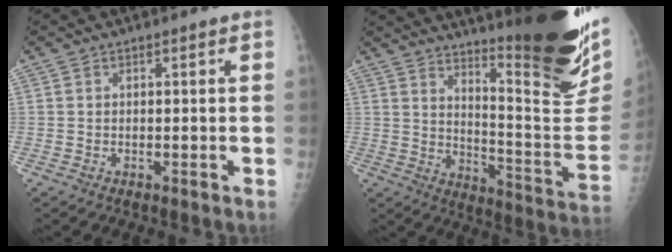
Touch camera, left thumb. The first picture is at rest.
{"total": 27.8, "force": [19.2, 4.8, 19.4], "torque": [-0.254, -0.134, 0.267]}